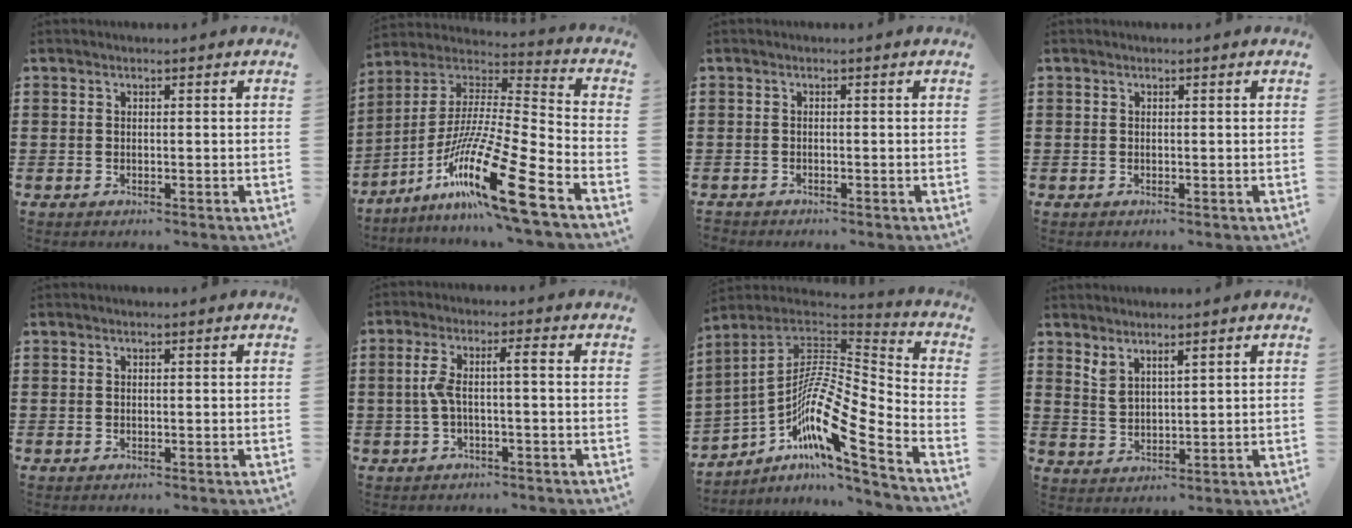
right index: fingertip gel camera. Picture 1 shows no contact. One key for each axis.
{"total": 18.8, "fx": -11.6, "fy": 1.0, "fz": 14.8, "tx": -0.293, "ty": 0.012, "tz": -0.214}
{"total": 0.9, "fx": -0.9, "fy": 0.3, "fz": -0.1, "tx": 0.001, "ty": 0.003, "tz": -0.020}
{"total": 0.0}
{"total": 0.0}
{"total": 4.5, "fx": -0.5, "fy": 0.6, "fz": 4.5, "tx": -0.098, "ty": -0.001, "tz": -0.020}
{"total": 12.5, "fx": -5.5, "fy": 2.4, "fz": 10.9, "tx": -0.235, "ty": -0.027, "tz": -0.123}
{"total": 2.6, "fx": 2.2, "fy": 0.8, "fz": 1.1, "tx": -0.028, "ty": 0.005, "tz": 0.042}